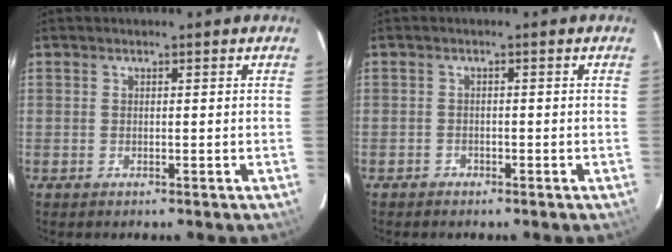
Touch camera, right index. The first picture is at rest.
{"total": 1.5, "force": [-1.1, 0.9, -0.1], "torque": [-0.002, 0.005, -0.019]}